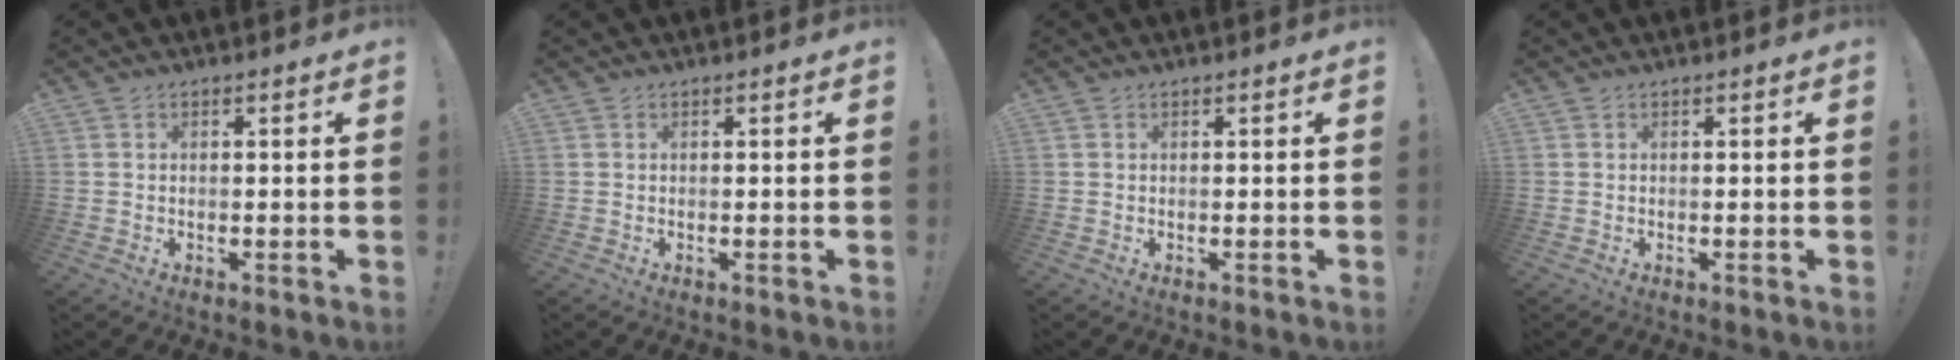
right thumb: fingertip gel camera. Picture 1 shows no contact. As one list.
[{"total": 0.0}, {"total": 0.0}, {"total": 0.0}]